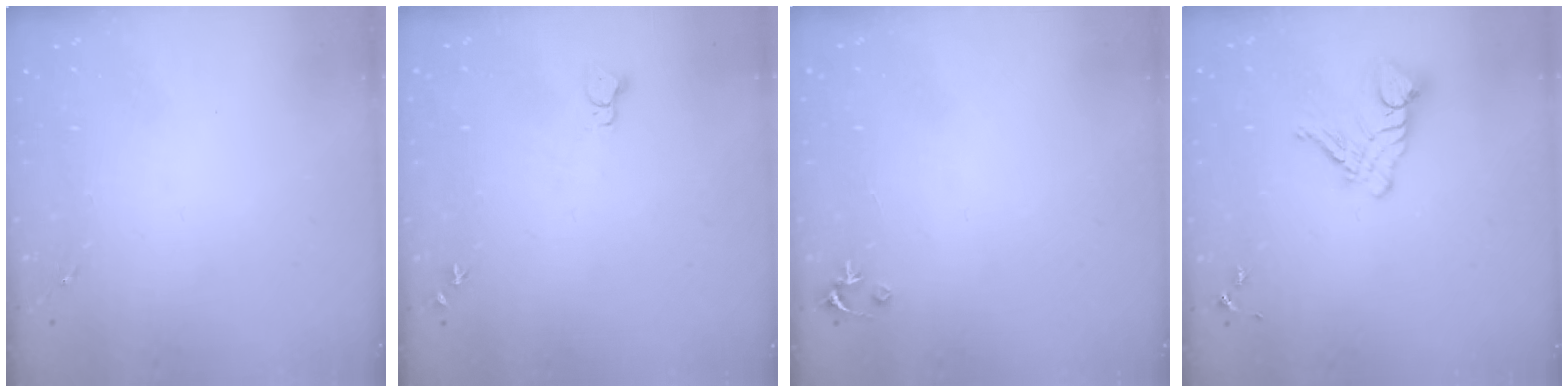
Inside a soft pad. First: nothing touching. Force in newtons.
{"total": 3.8, "press": 3.8, "slide": 0.4}
{"total": 2.5, "press": 2.5, "slide": 0.2}
{"total": 10.7, "press": 10.6, "slide": 1.1}